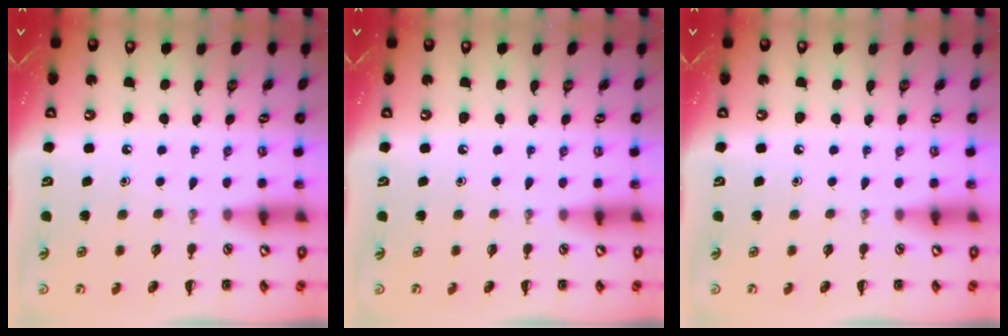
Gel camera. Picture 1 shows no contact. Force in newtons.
{"total": 0.0}
{"total": 0.0}